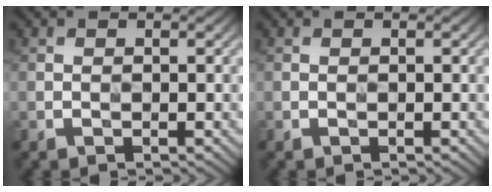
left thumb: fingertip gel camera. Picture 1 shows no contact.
{"total": 0.0}